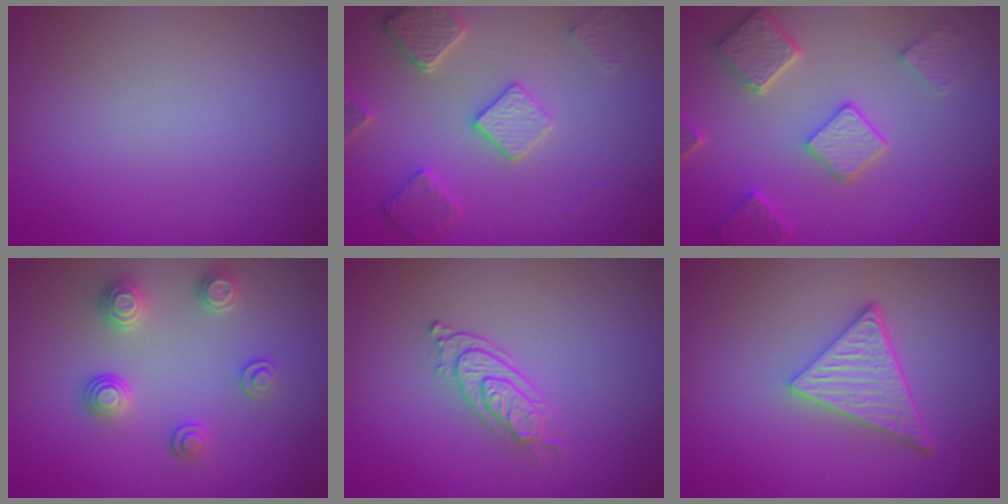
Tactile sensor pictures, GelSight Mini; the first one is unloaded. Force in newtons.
{"total": 4.5, "press": 3.7, "slide": 2.6}
{"total": 5.0, "press": 3.9, "slide": 3.1}
{"total": 2.6, "press": 2.6, "slide": 0.2}
{"total": 2.7, "press": 2.1, "slide": 1.7}
{"total": 4.9, "press": 3.5, "slide": 3.3}